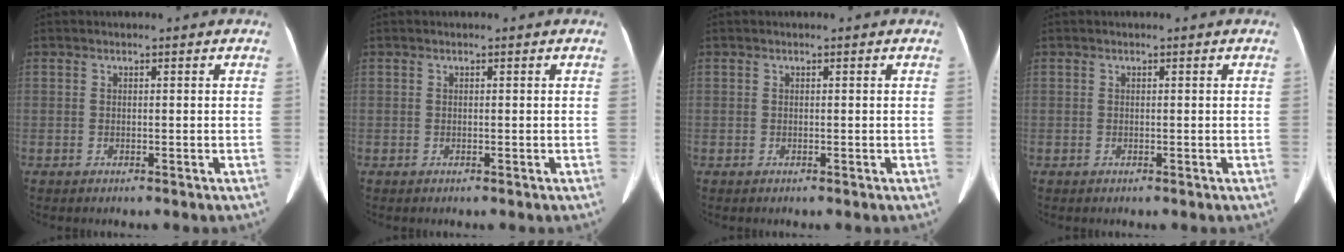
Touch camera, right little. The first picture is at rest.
{"total": 0.0}
{"total": 0.0}
{"total": 0.0}